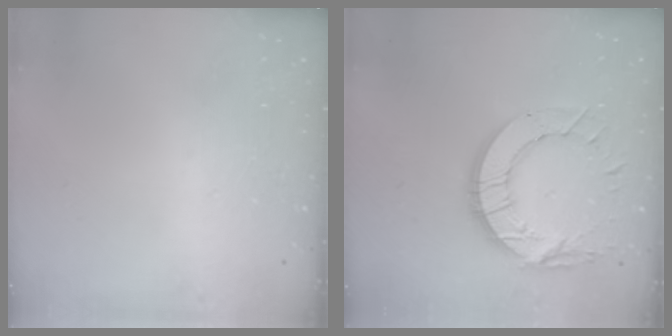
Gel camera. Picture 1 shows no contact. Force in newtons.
{"total": 15.3, "press": 15.2, "slide": 1.3}